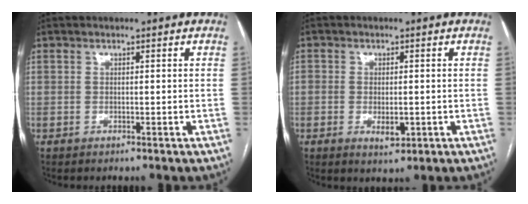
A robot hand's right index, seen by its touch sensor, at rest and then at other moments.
{"total": 4.3, "force": [-1.0, 2.4, 3.4], "torque": [-0.058, -0.004, -0.009]}